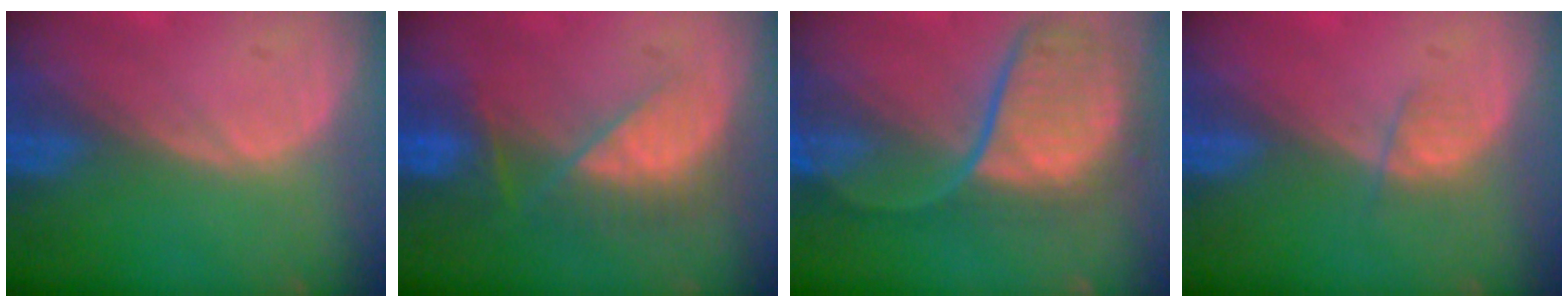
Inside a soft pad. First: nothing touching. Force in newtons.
{"total": 7.8, "press": 7.1, "slide": 3.1}
{"total": 10.5, "press": 9.6, "slide": 4.1}
{"total": 1.9, "press": 1.7, "slide": 0.8}